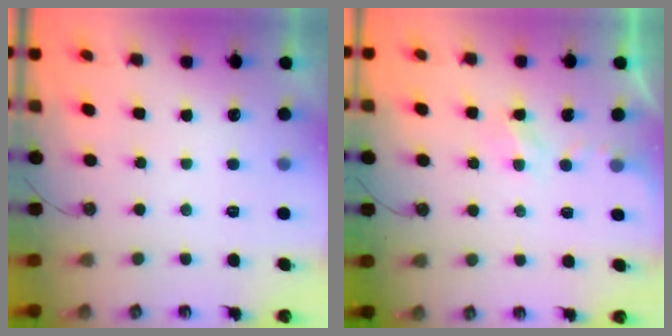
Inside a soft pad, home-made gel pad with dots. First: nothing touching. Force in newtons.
{"total": 2.2, "press": 2.1, "slide": 0.4}